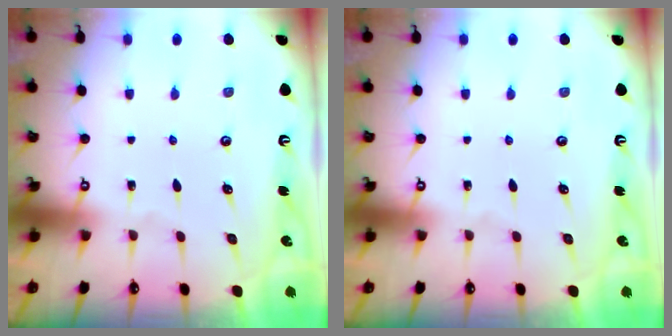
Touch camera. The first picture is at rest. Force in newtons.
{"total": 0.0}